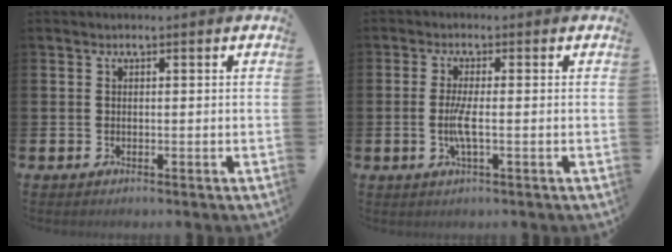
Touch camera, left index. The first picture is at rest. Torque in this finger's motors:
{"motor_torque": [0.32, 0.24, 0.17, 0.09]}